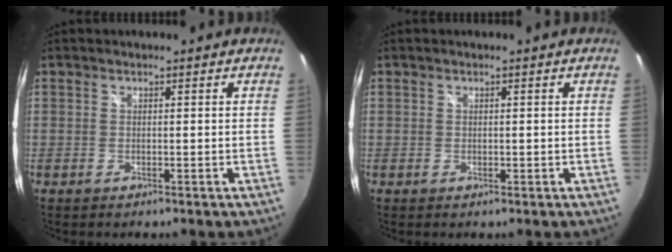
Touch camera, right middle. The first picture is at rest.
{"total": 0.6, "force": [-0.2, 0.4, 0.4], "torque": [-0.005, -0.002, -0.003]}